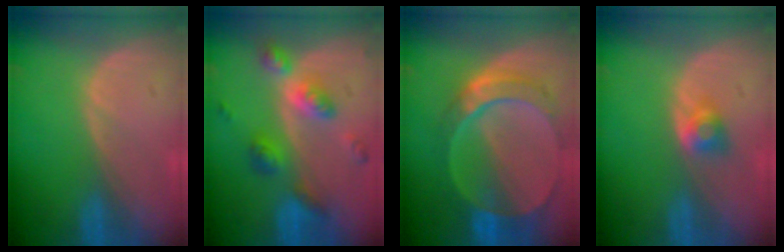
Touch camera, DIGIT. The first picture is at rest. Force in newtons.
{"total": 7.4, "press": 7.4, "slide": 0.5}
{"total": 9.3, "press": 8.1, "slide": 4.6}
{"total": 2.7, "press": 2.4, "slide": 1.1}